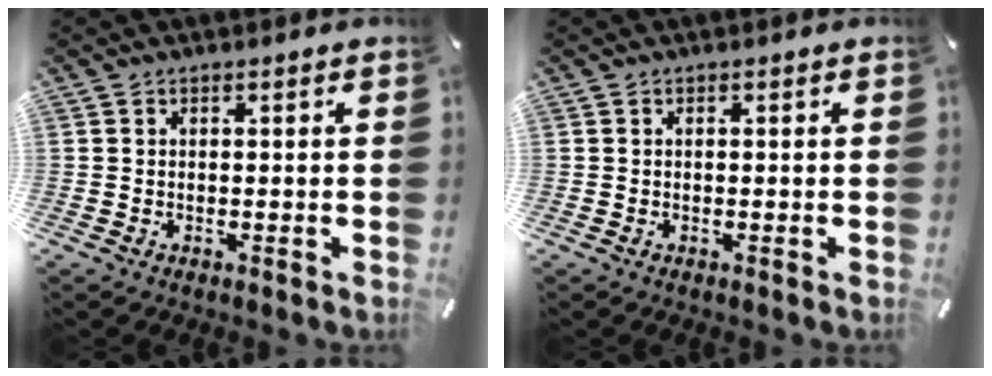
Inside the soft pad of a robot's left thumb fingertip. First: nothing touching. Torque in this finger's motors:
{"motor_torque": [-0.03, 0.03, -0.01, -0.01, 0.00]}